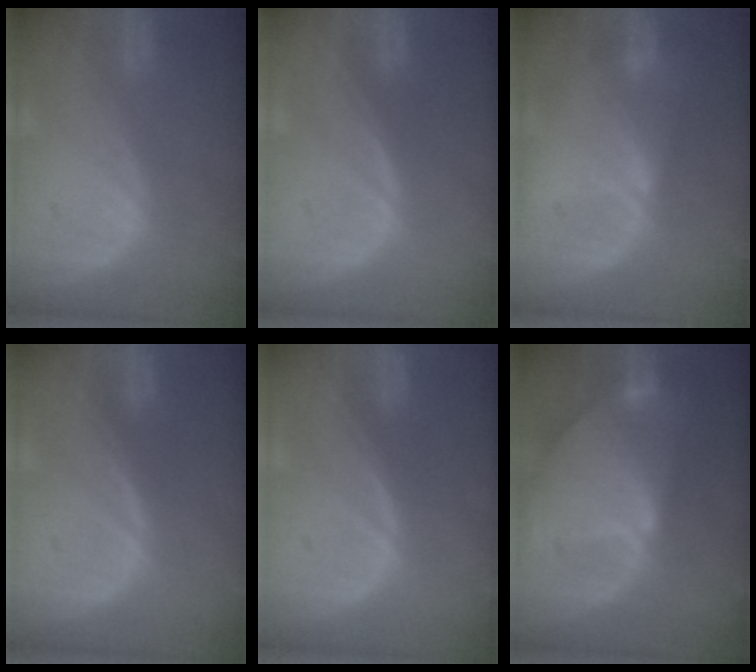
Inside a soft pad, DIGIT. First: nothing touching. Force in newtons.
{"total": 0.0}
{"total": 2.3, "press": 2.1, "slide": 1.0}
{"total": 0.0}
{"total": 0.0}
{"total": 9.5, "press": 8.2, "slide": 4.8}